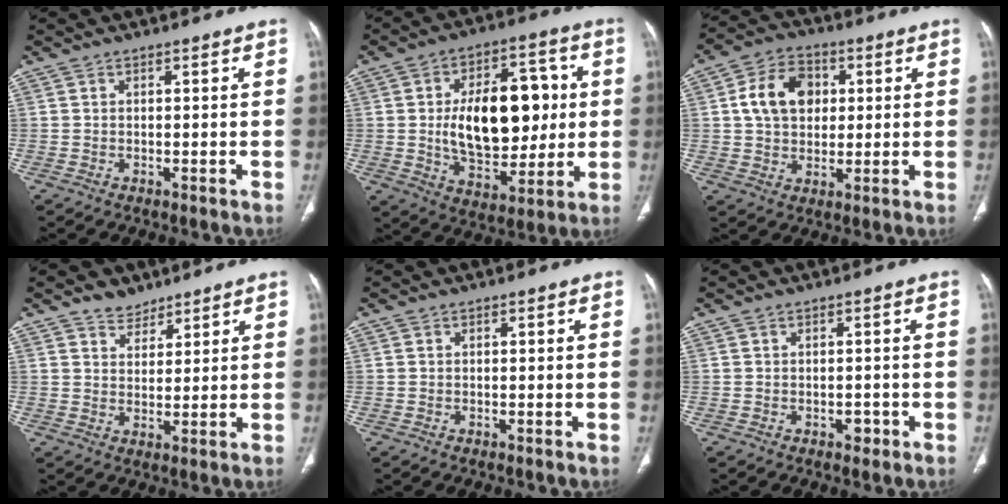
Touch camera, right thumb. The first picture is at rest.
{"total": 20.8, "force": [1.4, 12.1, 16.9], "torque": [-0.219, 0.007, 0.032]}
{"total": 11.3, "force": [2.2, 8.5, 7.1], "torque": [-0.100, 0.007, 0.035]}
{"total": 4.4, "force": [3.4, 2.7, 0.7], "torque": [0.011, -0.024, 0.057]}
{"total": 0.0}
{"total": 1.3, "force": [-0.5, 0.9, 0.7], "torque": [-0.001, 0.003, -0.007]}